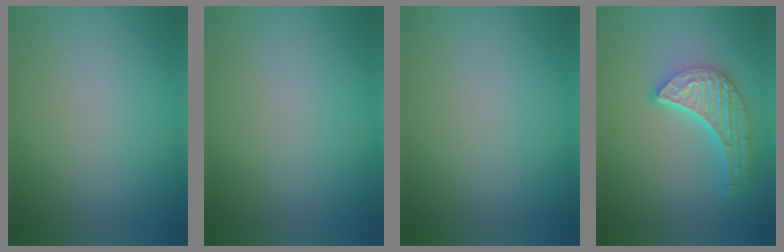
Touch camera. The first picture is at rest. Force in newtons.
{"total": 0.0}
{"total": 0.0}
{"total": 5.4, "press": 4.1, "slide": 3.5}